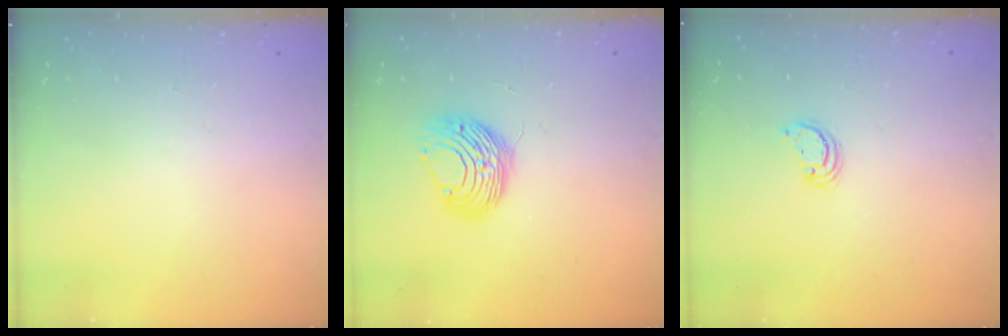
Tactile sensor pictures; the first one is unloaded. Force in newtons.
{"total": 10.1, "press": 10.1, "slide": 0.7}
{"total": 2.6, "press": 2.6, "slide": 0.2}